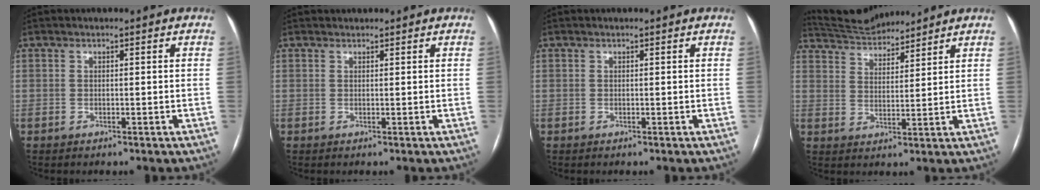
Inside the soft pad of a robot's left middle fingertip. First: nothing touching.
{"total": 0.8, "force": [0.8, 0.3, 0.0], "torque": [-0.002, 0.011, 0.014]}
{"total": 0.0}
{"total": 9.0, "force": [8.8, 0.7, 1.7], "torque": [-0.043, 0.021, 0.158]}